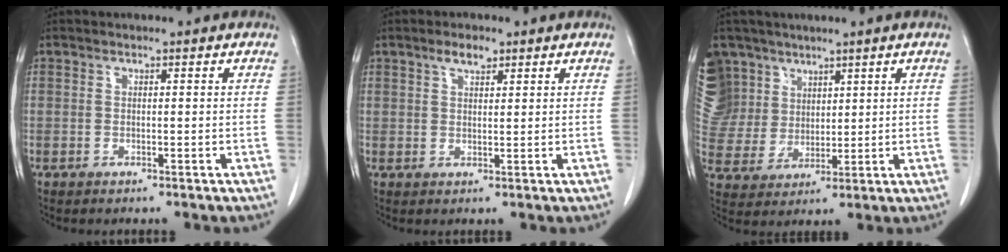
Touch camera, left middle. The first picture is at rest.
{"total": 2.6, "force": [1.8, 1.0, 1.7], "torque": [-0.033, 0.004, 0.033]}
{"total": 17.4, "force": [10.4, 13.5, 3.7], "torque": [-0.141, 0.058, 0.224]}